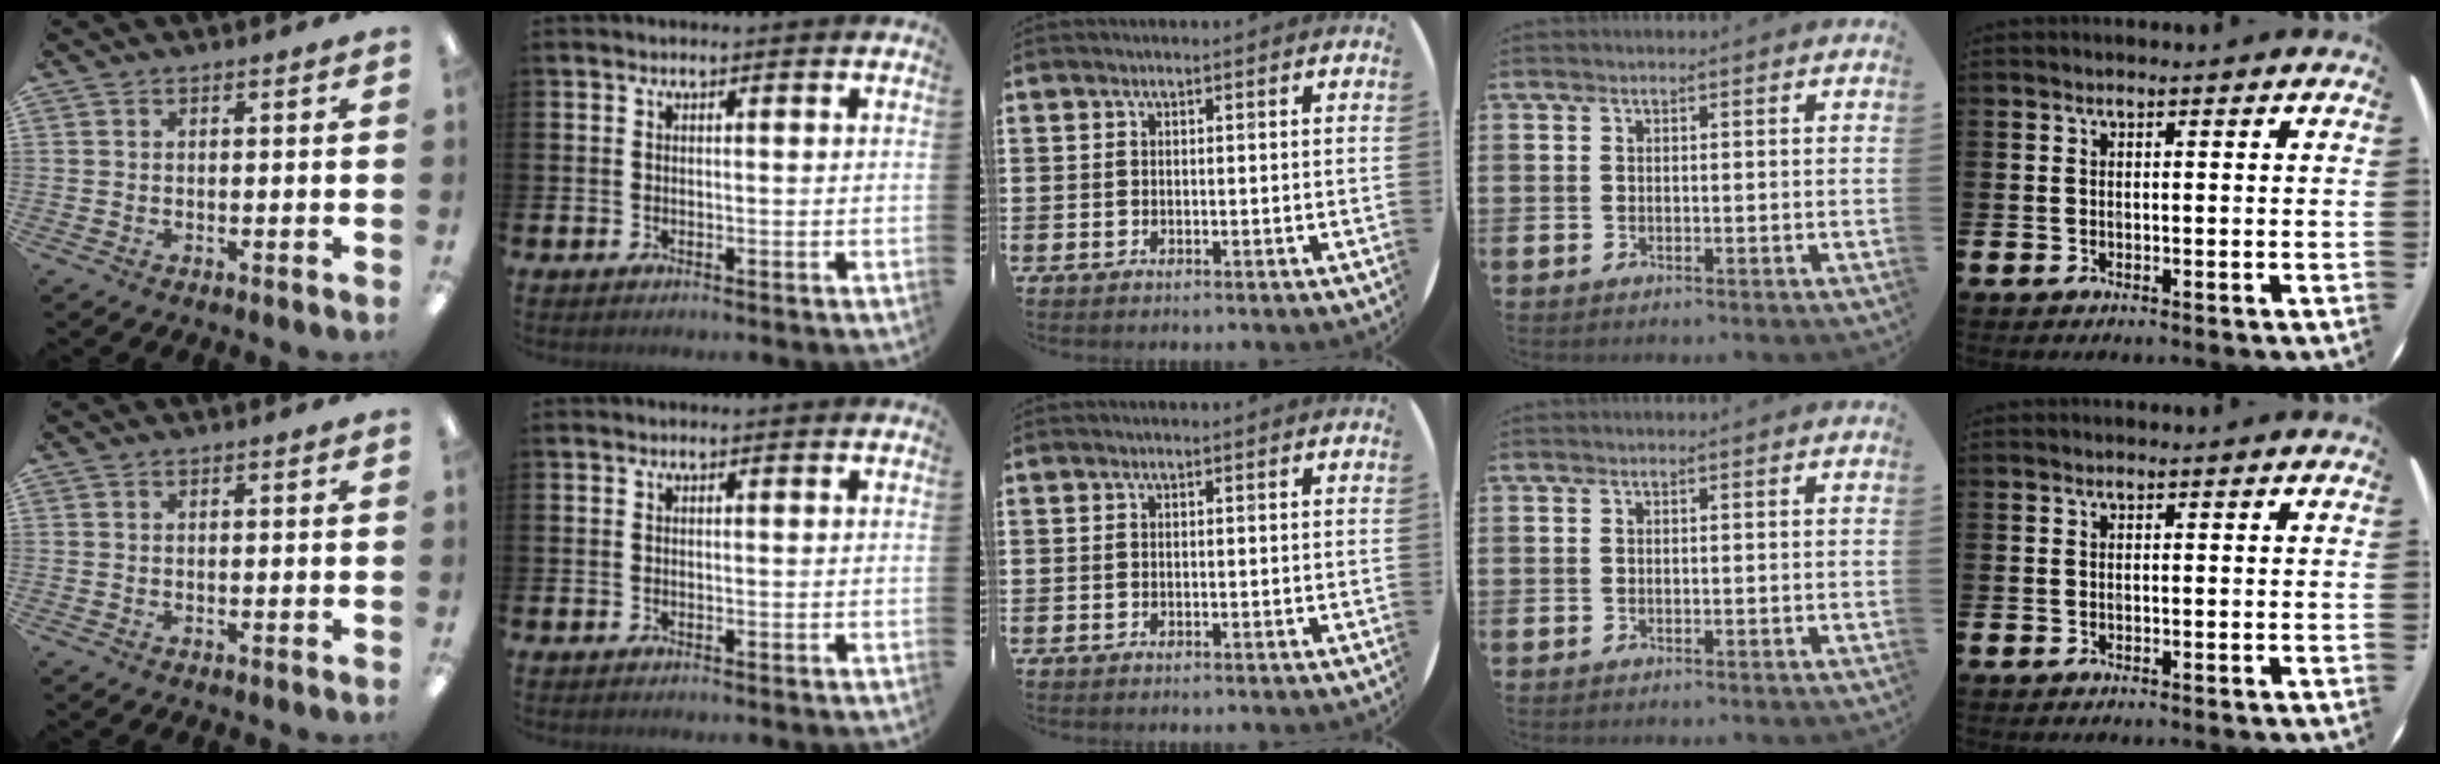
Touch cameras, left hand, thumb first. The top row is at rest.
{}